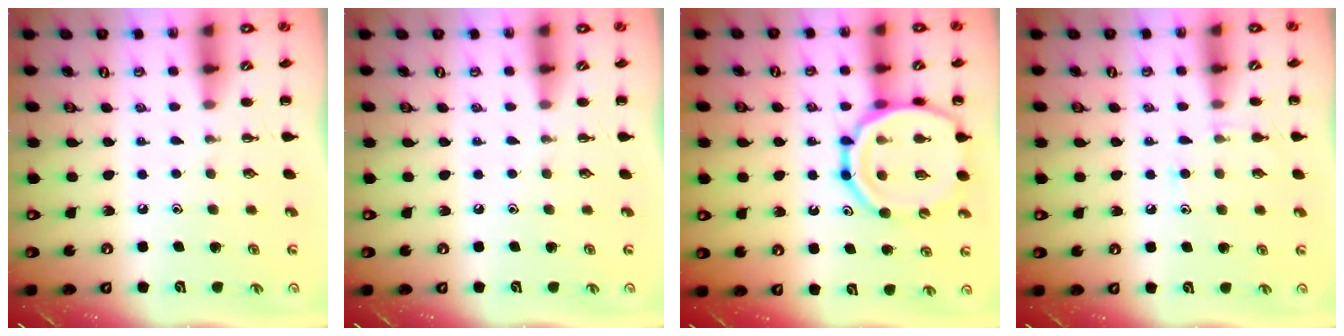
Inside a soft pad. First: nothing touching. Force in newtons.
{"total": 0.0}
{"total": 18.1, "press": 17.8, "slide": 3.3}
{"total": 6.7, "press": 6.4, "slide": 1.9}